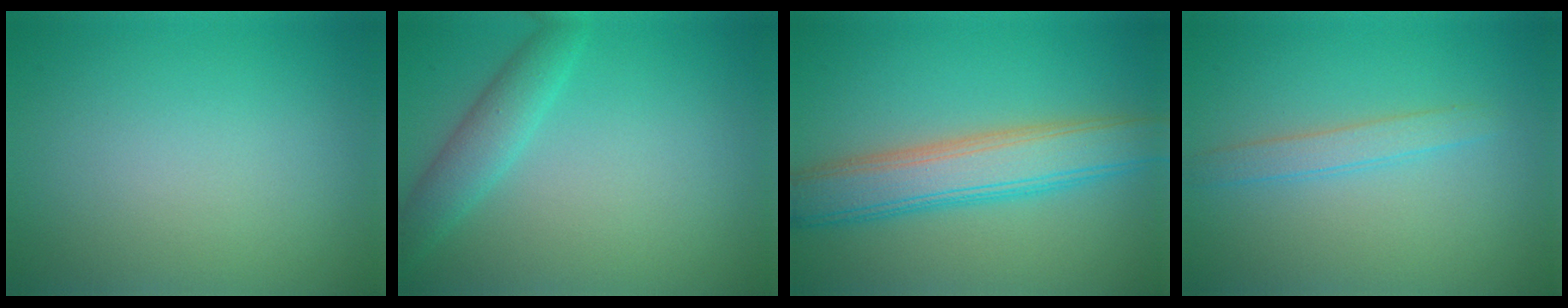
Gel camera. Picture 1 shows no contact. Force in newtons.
{"total": 2.8, "press": 2.8, "slide": 0.2}
{"total": 6.5, "press": 6.5, "slide": 0.1}
{"total": 1.9, "press": 1.9, "slide": 0.1}